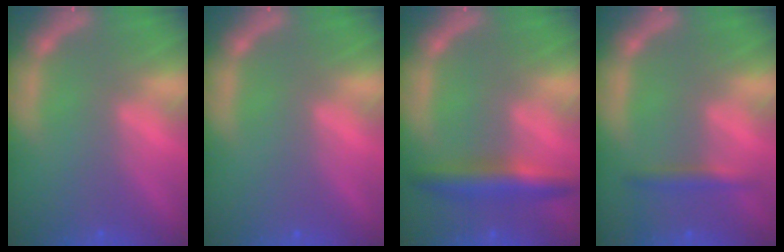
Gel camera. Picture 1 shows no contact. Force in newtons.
{"total": 0.0}
{"total": 4.4}
{"total": 1.9}